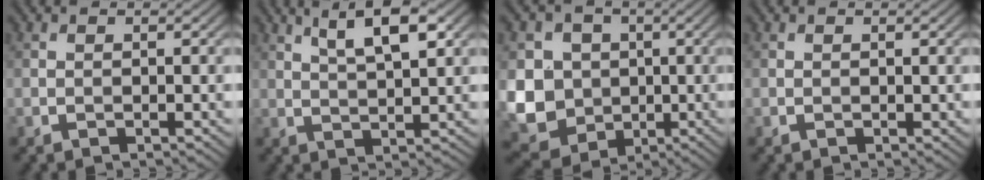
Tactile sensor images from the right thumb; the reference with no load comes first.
{"total": 5.9, "force": [3.2, 1.5, 4.7], "torque": [-0.090, 0.005, 0.060]}
{"total": 12.2, "force": [-0.1, 11.3, 4.6], "torque": [-0.173, -0.018, -0.021]}
{"total": 0.0}